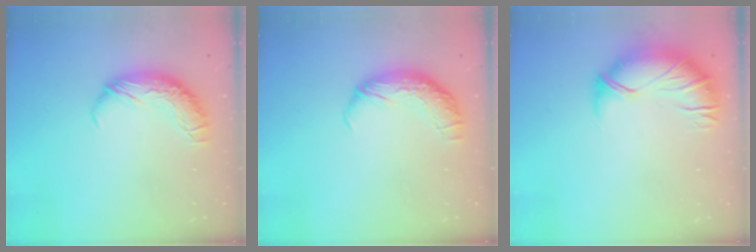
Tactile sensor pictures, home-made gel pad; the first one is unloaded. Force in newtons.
{"total": 2.4, "press": 1.1, "slide": 2.1}
{"total": 3.1, "press": 2.1, "slide": 2.3}